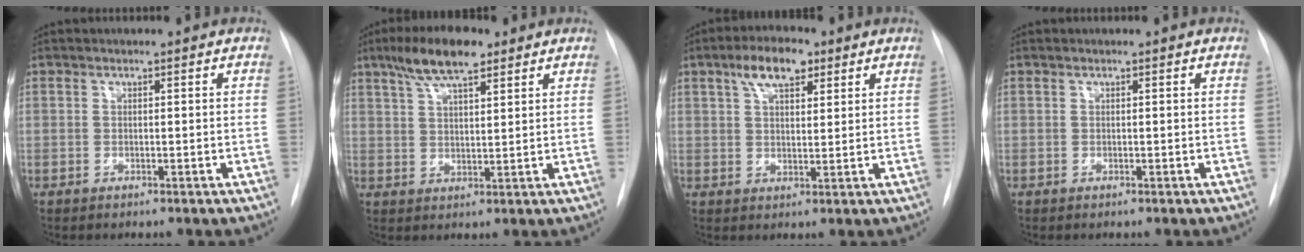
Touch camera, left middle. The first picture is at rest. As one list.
[{"total": 8.4, "force": [5.7, 2.1, 5.8], "torque": [-0.112, 0.016, 0.102]}, {"total": 6.8, "force": [3.9, 2.9, 4.8], "torque": [-0.087, 0.017, 0.066]}, {"total": 0.0}]